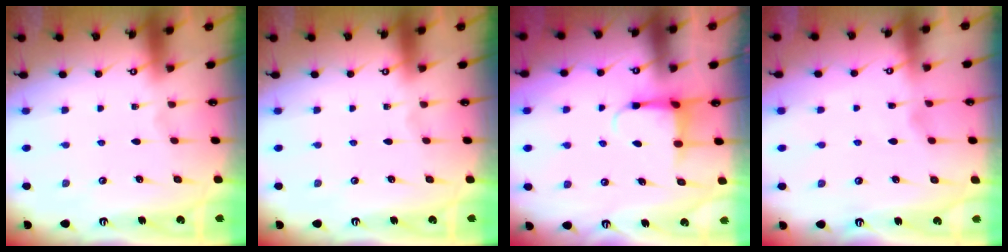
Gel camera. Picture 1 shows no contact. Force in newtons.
{"total": 0.0}
{"total": 4.3, "press": 4.3, "slide": 0.5}
{"total": 2.2, "press": 2.2, "slide": 0.3}